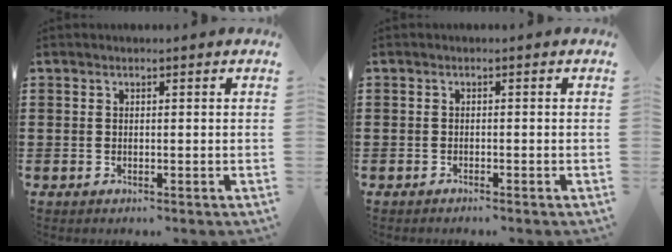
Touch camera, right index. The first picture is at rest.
{"total": 0.7, "force": [-0.7, 0.0, 0.1], "torque": [-0.004, -0.003, -0.013]}